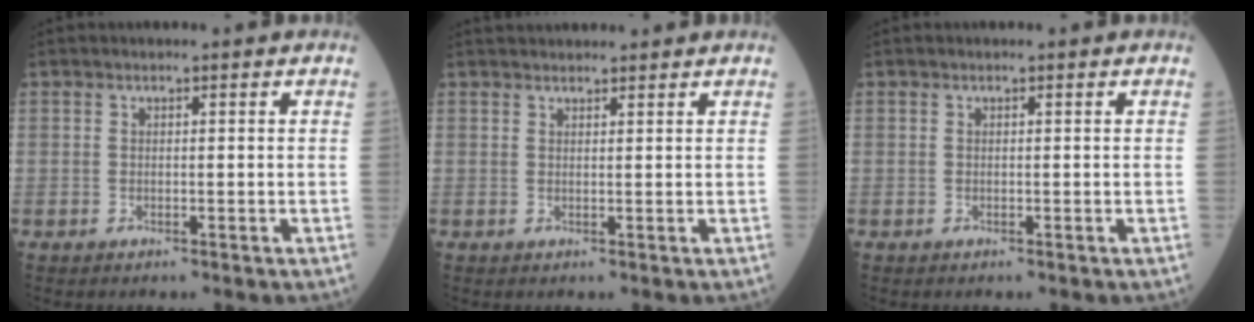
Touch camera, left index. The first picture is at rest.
{"total": 5.8, "force": [5.5, 0.7, 1.8], "torque": [-0.022, 0.038, 0.075]}
{"total": 0.0}